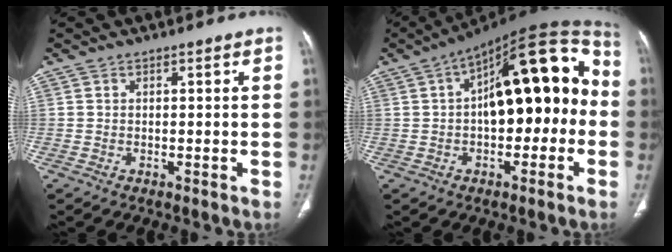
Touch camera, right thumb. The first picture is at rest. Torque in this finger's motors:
{"motor_torque": [-0.49, 1.97, 0.83, 0.70, 0.16]}